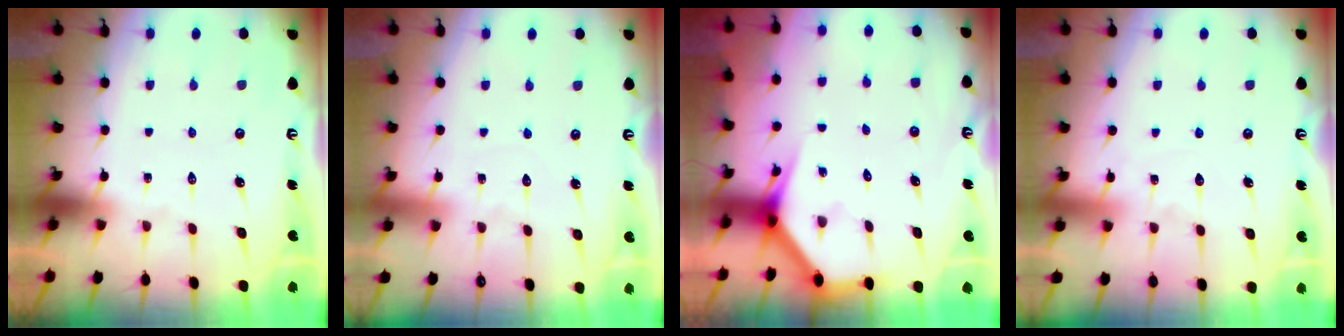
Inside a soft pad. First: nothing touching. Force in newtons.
{"total": 3.9, "press": 3.9, "slide": 0.3}
{"total": 3.5, "press": 3.5, "slide": 0.2}
{"total": 6.5, "press": 6.5, "slide": 0.6}